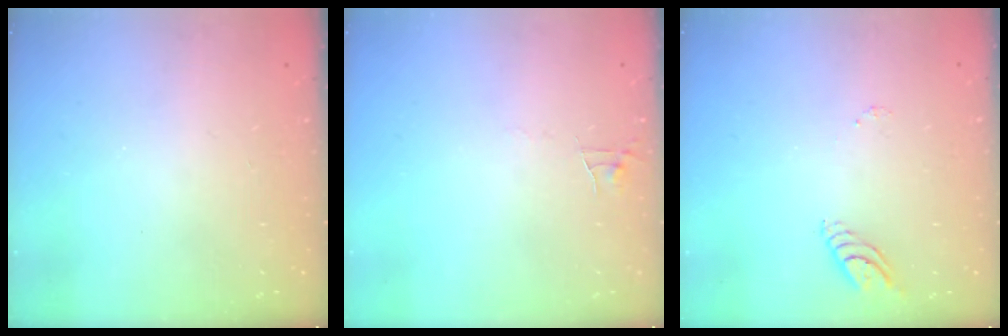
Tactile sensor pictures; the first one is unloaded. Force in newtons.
{"total": 3.5, "press": 3.5, "slide": 0.3}
{"total": 5.2, "press": 5.2, "slide": 0.1}